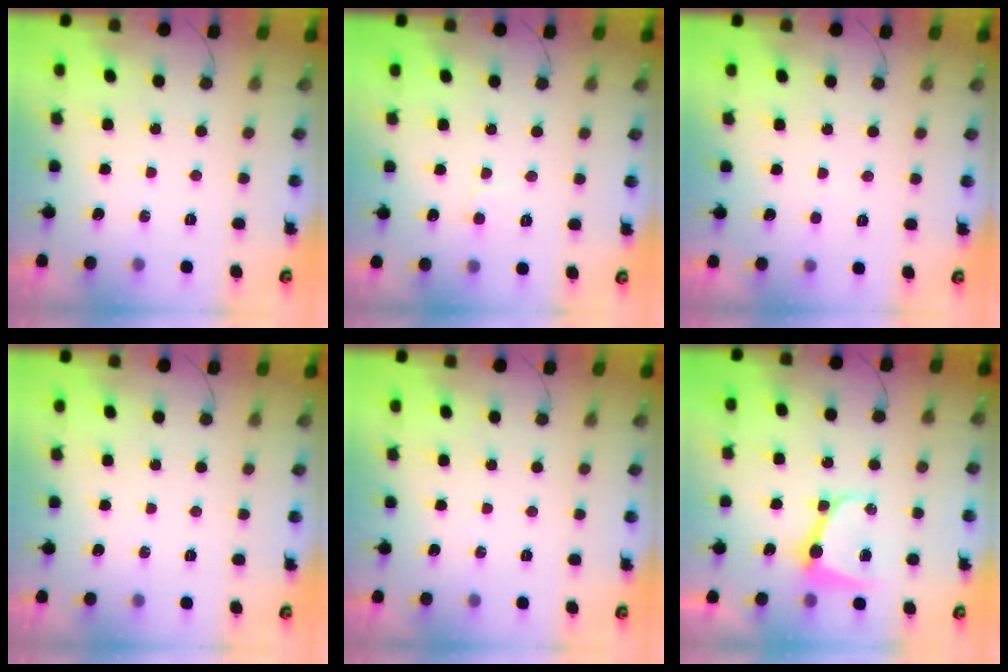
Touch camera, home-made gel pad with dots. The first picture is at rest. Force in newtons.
{"total": 4.3, "press": 4.2, "slide": 0.4}
{"total": 1.6, "press": 1.6, "slide": 0.2}
{"total": 0.0}
{"total": 0.0}
{"total": 8.6, "press": 8.6, "slide": 1.0}